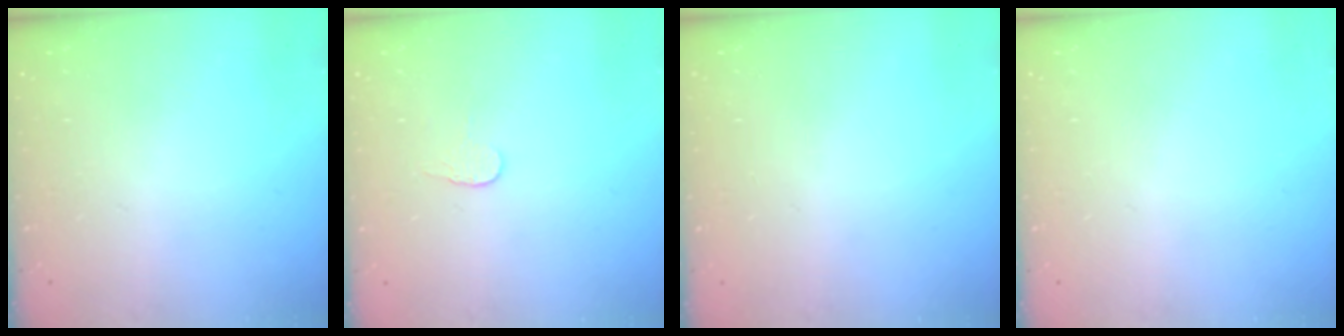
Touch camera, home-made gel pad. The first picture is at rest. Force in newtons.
{"total": 3.8, "press": 3.8, "slide": 0.3}
{"total": 0.6, "press": 0.6, "slide": 0.2}
{"total": 0.0}